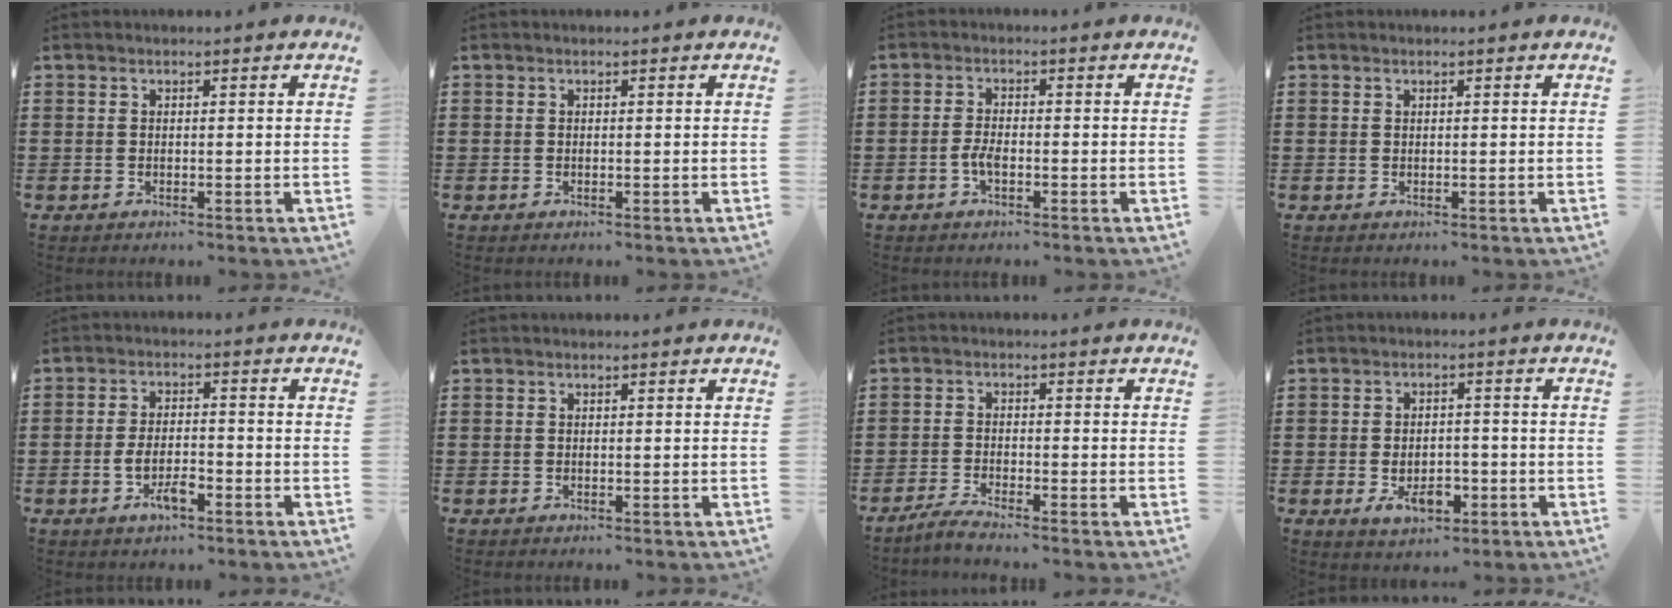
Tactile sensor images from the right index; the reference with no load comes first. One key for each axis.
{"total": 0.0}
{"total": 2.5, "fx": -1.1, "fy": 0.6, "fz": 2.1, "tx": -0.056, "ty": -0.007, "tz": -0.023}
{"total": 0.0}
{"total": 4.6, "fx": -2.0, "fy": 1.9, "fz": 3.7, "tx": -0.076, "ty": 0.004, "tz": -0.040}
{"total": 0.0}
{"total": 2.2, "fx": -2.1, "fy": -0.2, "fz": 0.7, "tx": -0.021, "ty": 0.001, "tz": -0.042}
{"total": 5.1, "fx": -1.7, "fy": 2.9, "fz": 3.8, "tx": -0.054, "ty": -0.002, "tz": -0.033}